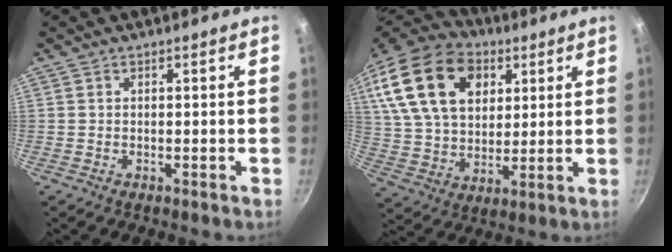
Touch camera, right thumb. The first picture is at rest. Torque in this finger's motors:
{"motor_torque": [-1.28, 3.22, 1.83, 0.34, 0.57]}